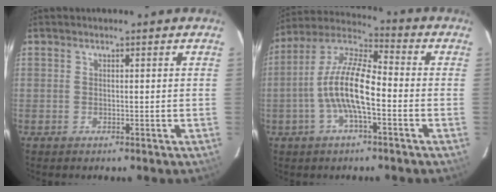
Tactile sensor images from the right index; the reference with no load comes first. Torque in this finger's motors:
{"motor_torque": [1.86, -0.28, 1.05, 0.21]}